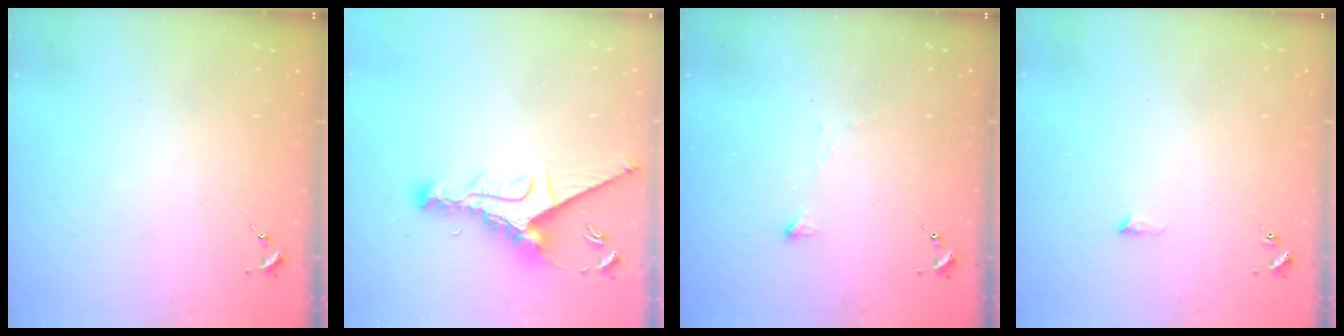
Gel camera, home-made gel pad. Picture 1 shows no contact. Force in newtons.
{"total": 11.3, "press": 11.3, "slide": 1.3}
{"total": 2.9, "press": 2.9, "slide": 0.3}
{"total": 5.6, "press": 5.6, "slide": 0.9}